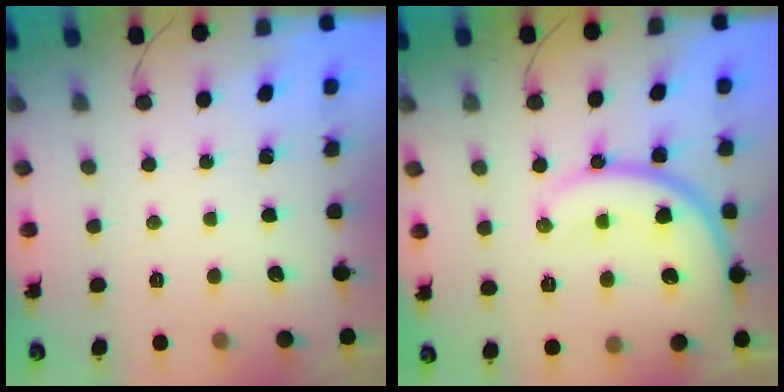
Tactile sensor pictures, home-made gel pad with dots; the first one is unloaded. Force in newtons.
{"total": 17.3, "press": 17.2, "slide": 1.3}